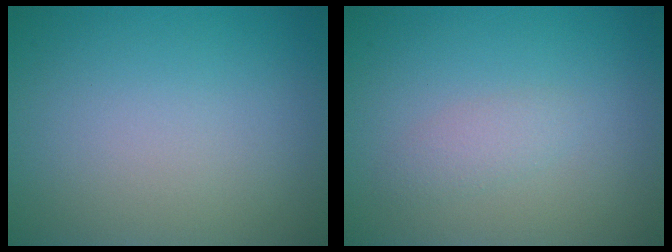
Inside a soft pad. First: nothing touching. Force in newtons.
{"total": 1.3, "press": 1.3, "slide": 0.0}